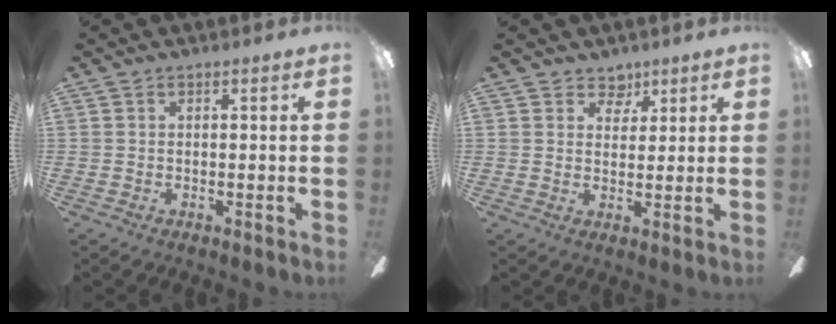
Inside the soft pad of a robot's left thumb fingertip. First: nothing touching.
{"total": 4.5, "force": [3.3, 2.9, 0.8], "torque": [-0.005, -0.015, 0.058]}